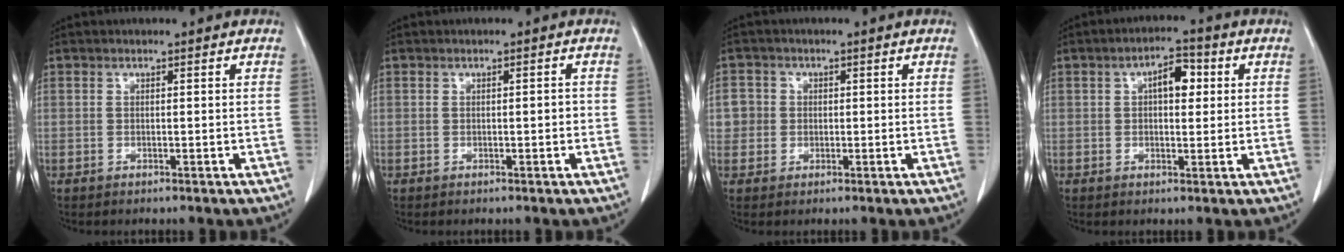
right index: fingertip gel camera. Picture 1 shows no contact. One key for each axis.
{"total": 0.8, "fx": -0.1, "fy": 0.3, "fz": 0.8, "tx": -0.008, "ty": 0.002, "tz": -0.001}
{"total": 3.3, "fx": 0.3, "fy": 3.3, "fz": 0.2, "tx": 0.012, "ty": 0.009, "tz": 0.003}
{"total": 5.1, "fx": 1.3, "fy": 2.2, "fz": 4.4, "tx": -0.069, "ty": 0.014, "tz": 0.018}